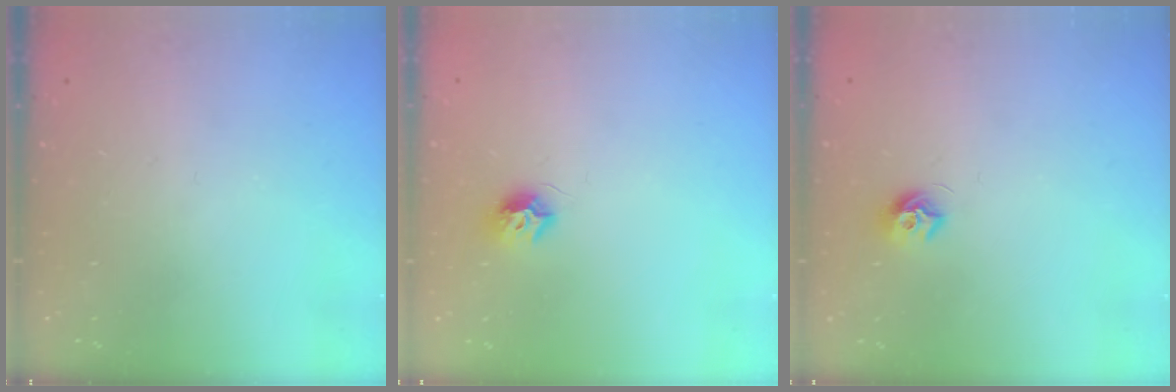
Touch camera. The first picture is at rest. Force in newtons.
{"total": 7.6, "press": 7.6, "slide": 0.4}
{"total": 6.7, "press": 6.6, "slide": 0.6}